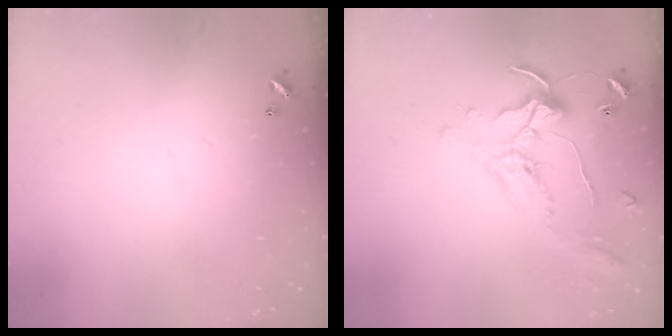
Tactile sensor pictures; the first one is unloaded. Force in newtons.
{"total": 0.0}